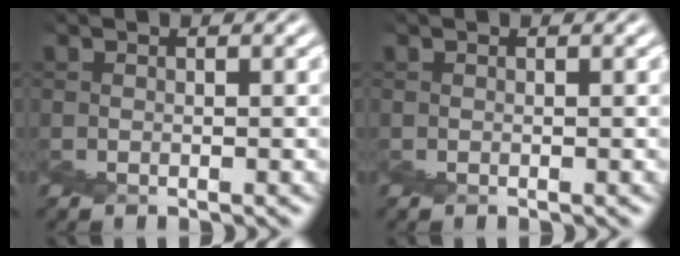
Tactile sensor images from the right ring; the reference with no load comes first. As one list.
[{"total": 0.0}]